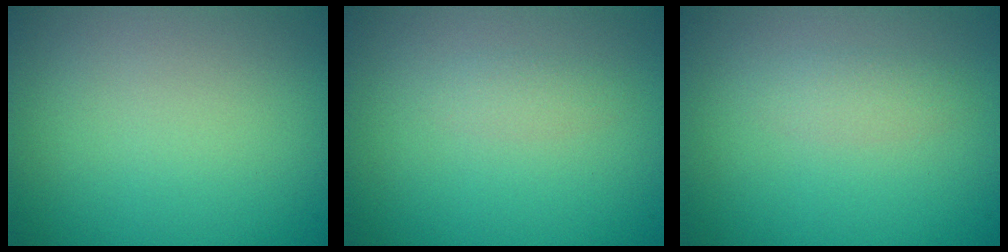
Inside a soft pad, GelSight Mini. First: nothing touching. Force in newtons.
{"total": 1.0, "press": 1.0, "slide": 0.0}
{"total": 1.3, "press": 1.3, "slide": 0.1}